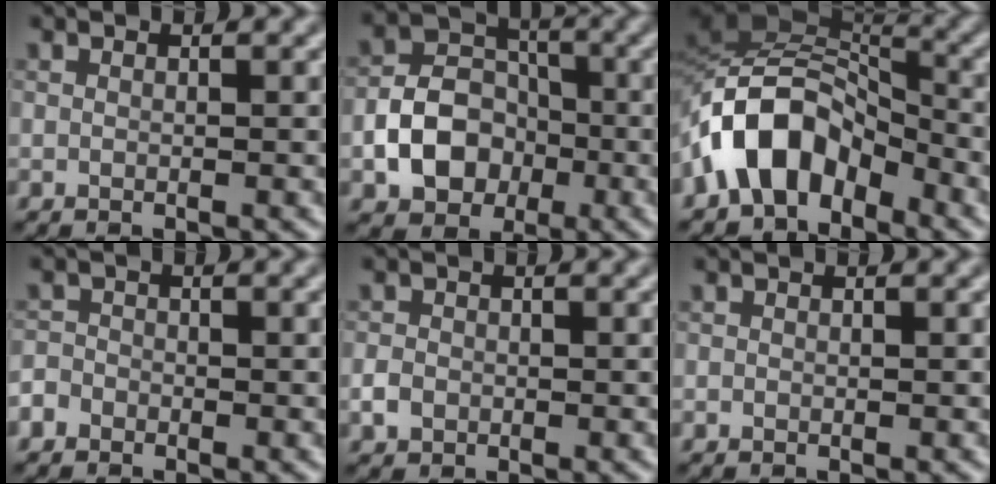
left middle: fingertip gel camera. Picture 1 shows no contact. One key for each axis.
{"total": 6.1, "fx": -2.0, "fy": 4.7, "fz": 3.3, "tx": -0.055, "ty": 0.000, "tz": -0.038}
{"total": 8.5, "fx": -4.2, "fy": 5.1, "fz": 5.4, "tx": -0.091, "ty": 0.014, "tz": -0.088}
{"total": 1.6, "fx": -1.1, "fy": 1.1, "fz": 0.3, "tx": 0.001, "ty": 0.006, "tz": -0.023}
{"total": 1.5, "fx": -0.5, "fy": 1.2, "fz": 0.6, "tx": -0.008, "ty": 0.000, "tz": -0.015}
{"total": 0.0}